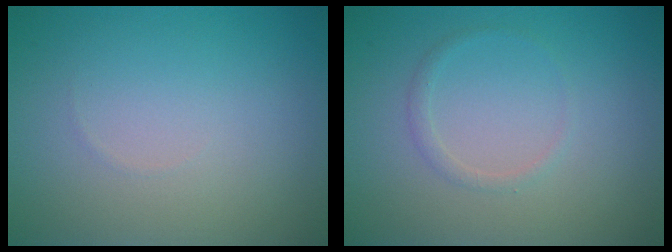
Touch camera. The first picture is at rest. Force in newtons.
{"total": 0.9, "press": 0.9, "slide": 0.0}